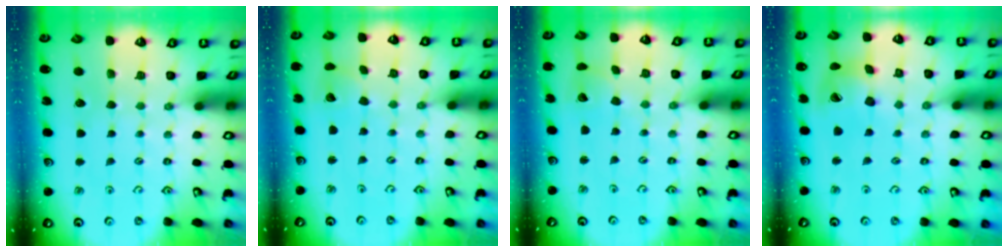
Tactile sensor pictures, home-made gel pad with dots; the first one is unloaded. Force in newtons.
{"total": 2.2, "press": 2.2, "slide": 0.3}
{"total": 2.2, "press": 2.2, "slide": 0.3}
{"total": 15.2, "press": 15.0, "slide": 2.2}